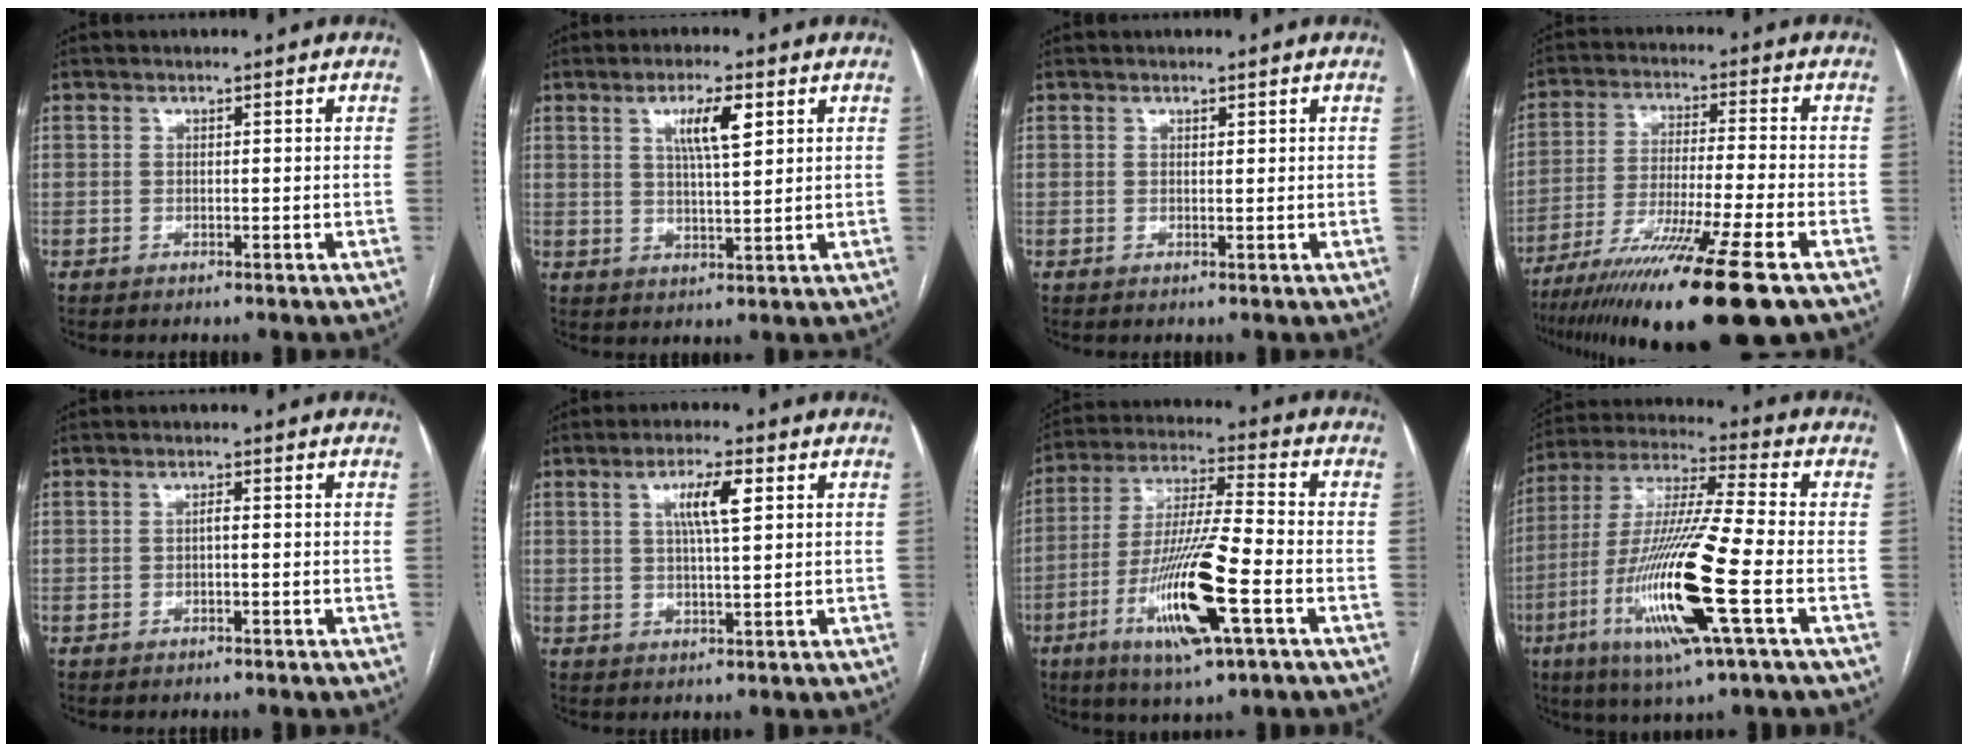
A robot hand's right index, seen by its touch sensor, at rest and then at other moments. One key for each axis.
{"total": 6.0, "fx": 2.6, "fy": 0.9, "fz": 5.3, "tx": -0.095, "ty": 0.001, "tz": 0.046}
{"total": 0.5, "fx": 0.4, "fy": 0.1, "fz": 0.3, "tx": -0.006, "ty": -0.003, "tz": 0.005}
{"total": 19.6, "fx": -13.1, "fy": -0.6, "fz": 14.5, "tx": -0.234, "ty": -0.056, "tz": -0.220}
{"total": 0.8, "fx": -0.2, "fy": 0.2, "fz": 0.7, "tx": -0.012, "ty": 0.003, "tz": -0.004}
{"total": 5.7, "fx": 2.0, "fy": 0.7, "fz": 5.3, "tx": -0.097, "ty": 0.005, "tz": 0.035}
{"total": 15.4, "fx": -5.7, "fy": 1.2, "fz": 14.3, "tx": -0.281, "ty": -0.019, "tz": -0.102}
{"total": 18.3, "fx": -5.8, "fy": 0.5, "fz": 17.3, "tx": -0.363, "ty": -0.022, "tz": -0.112}